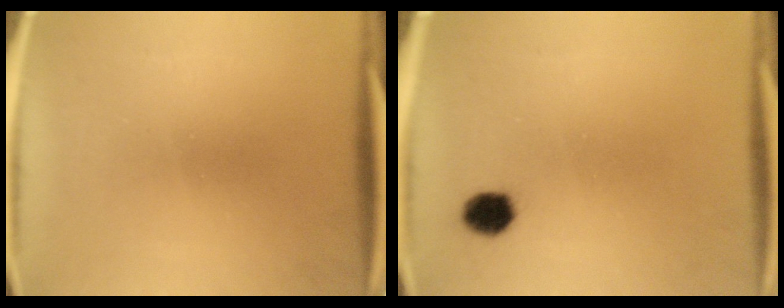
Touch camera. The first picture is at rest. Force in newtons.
{"total": 4.1}